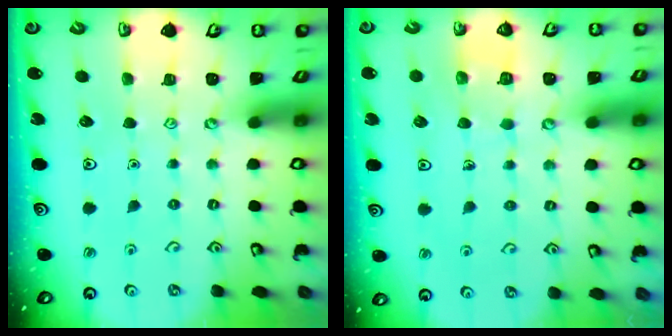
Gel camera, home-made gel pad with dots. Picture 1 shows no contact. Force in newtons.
{"total": 4.3, "press": 4.3, "slide": 0.3}